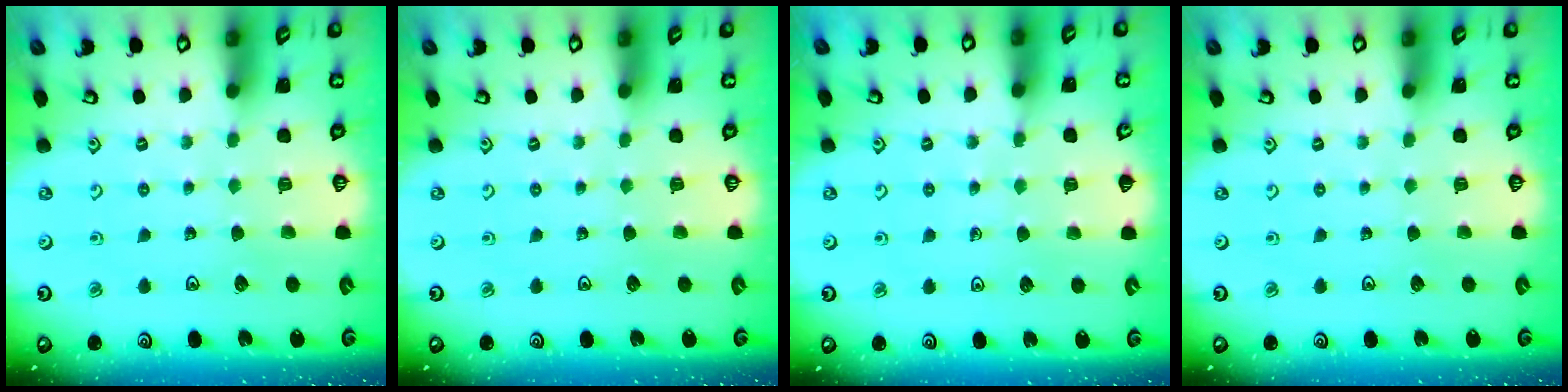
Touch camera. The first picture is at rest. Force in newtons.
{"total": 0.0}
{"total": 4.4, "press": 4.1, "slide": 1.3}
{"total": 0.0}